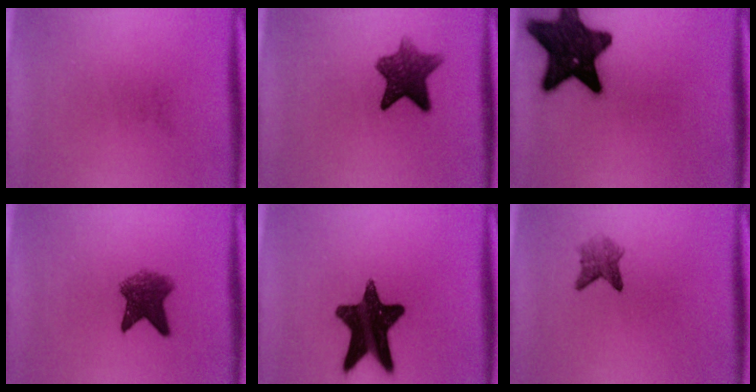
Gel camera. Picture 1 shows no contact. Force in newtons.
{"total": 8.1}
{"total": 15.7}
{"total": 5.8}
{"total": 16.2}
{"total": 2.7}